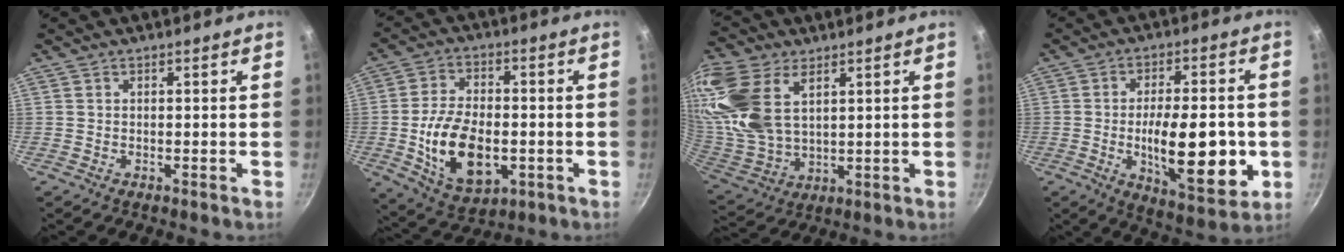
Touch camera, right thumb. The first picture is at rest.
{"total": 15.3, "force": [-2.7, 9.1, 12.0], "torque": [-0.202, 0.007, -0.036]}
{"total": 20.8, "force": [8.6, 12.6, 14.1], "torque": [-0.306, -0.010, 0.182]}
{"total": 18.1, "force": [-2.9, 7.4, 16.3], "torque": [-0.220, -0.006, -0.038]}